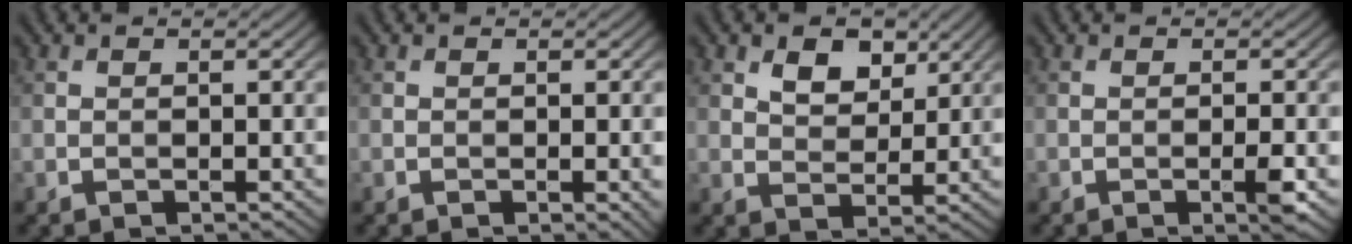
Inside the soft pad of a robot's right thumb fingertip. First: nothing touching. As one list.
[{"total": 1.1, "force": [-0.2, 0.1, 1.1], "torque": [-0.018, -0.004, -0.003]}, {"total": 4.4, "force": [2.4, 2.8, 2.4], "torque": [-0.046, -0.005, 0.040]}, {"total": 2.0, "force": [-0.7, 0.1, 1.9], "torque": [-0.032, 0.002, -0.013]}]